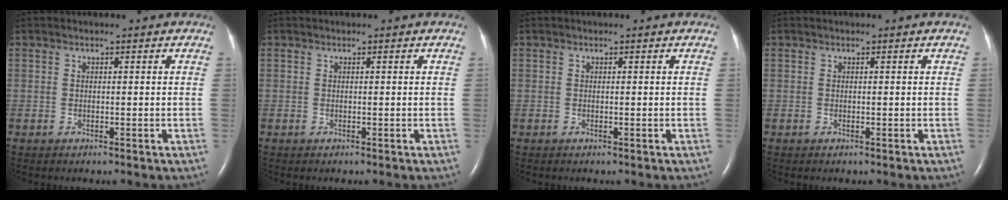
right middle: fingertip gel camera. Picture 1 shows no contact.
{"total": 0.0}
{"total": 0.0}
{"total": 0.0}